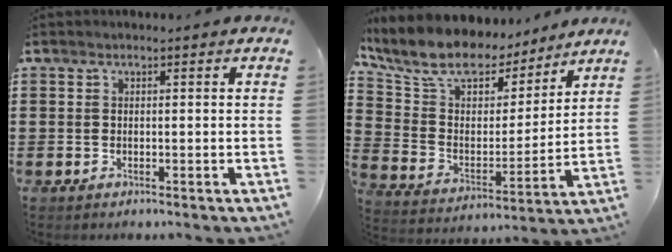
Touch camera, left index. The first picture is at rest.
{"total": 10.5, "force": [8.8, 4.2, 3.9], "torque": [-0.122, -0.051, 0.157]}